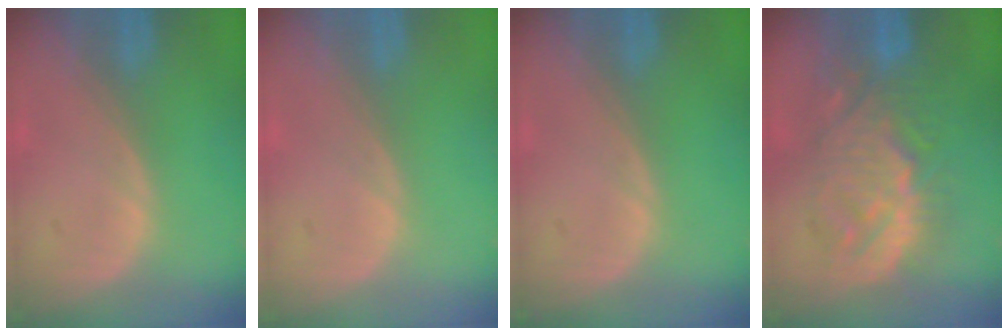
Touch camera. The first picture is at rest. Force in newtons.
{"total": 0.0}
{"total": 0.0}
{"total": 9.6, "press": 9.6, "slide": 0.4}